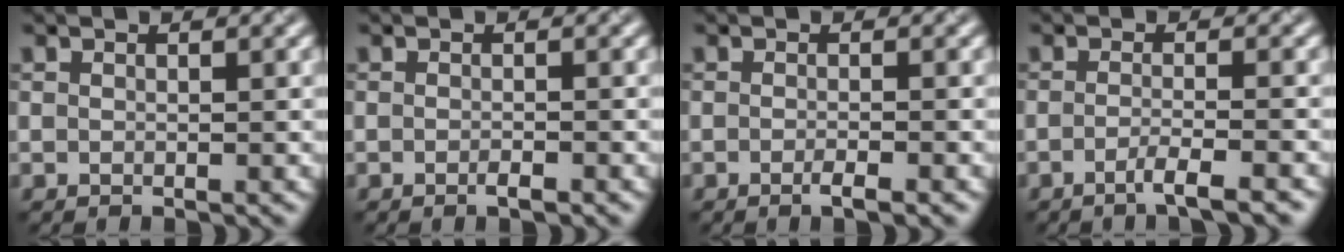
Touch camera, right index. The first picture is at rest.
{"total": 0.8, "force": [-0.5, 0.2, 0.5], "torque": [-0.007, -0.001, -0.010]}
{"total": 1.5, "force": [-0.7, 0.5, 1.2], "torque": [-0.012, 0.000, -0.014]}
{"total": 2.8, "force": [-1.6, 0.6, 2.2], "torque": [-0.029, 0.005, -0.039]}